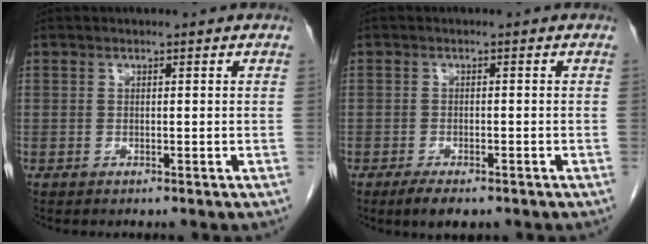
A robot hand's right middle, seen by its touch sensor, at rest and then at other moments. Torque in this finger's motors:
{"motor_torque": [0.53, -0.01, -0.01, -0.01]}